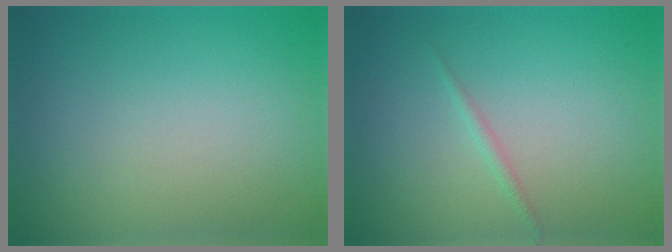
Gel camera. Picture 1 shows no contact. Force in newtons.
{"total": 0.8, "press": 0.8, "slide": 0.1}